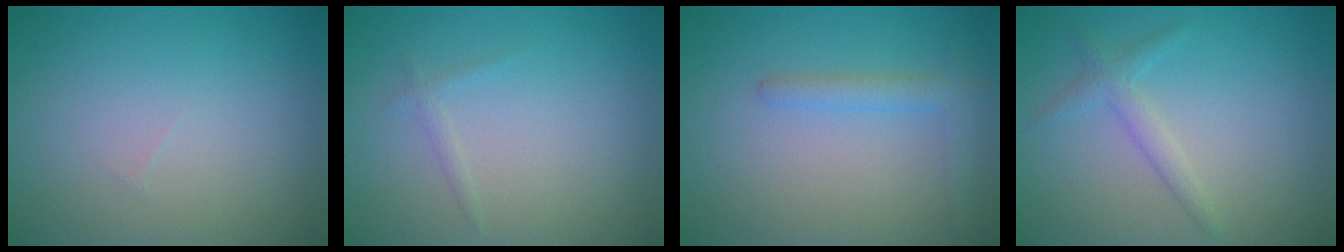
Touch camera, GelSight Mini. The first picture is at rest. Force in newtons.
{"total": 0.8, "press": 0.8, "slide": 0.1}
{"total": 2.0, "press": 2.0, "slide": 0.2}
{"total": 1.8, "press": 1.8, "slide": 0.0}